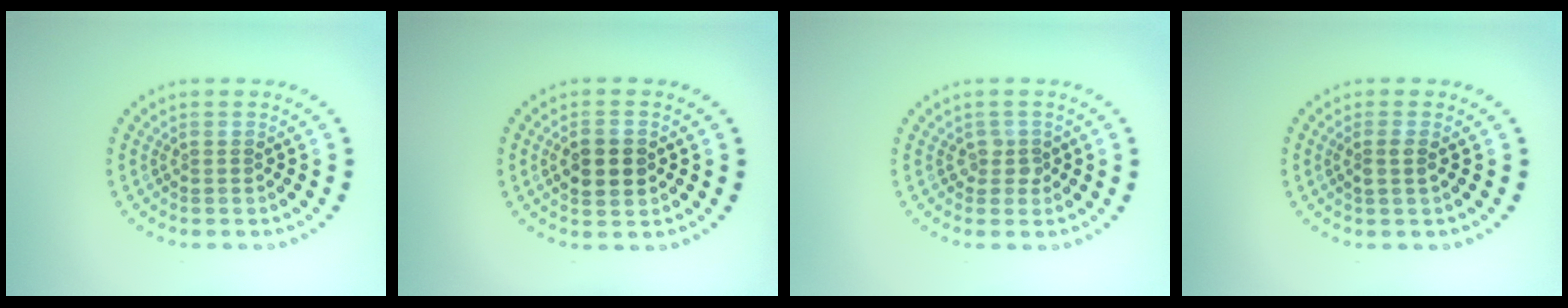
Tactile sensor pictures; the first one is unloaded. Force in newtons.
{"total": 3.6, "press": 3.6, "slide": 0.2}
{"total": 1.2, "press": 1.1, "slide": 0.6}
{"total": 1.3, "press": 1.1, "slide": 0.6}